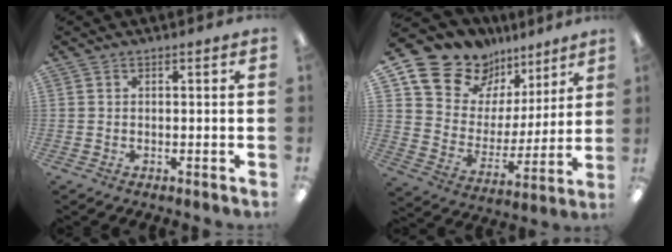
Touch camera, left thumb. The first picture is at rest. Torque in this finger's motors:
{"motor_torque": [2.00, 2.00, 1.55, -1.21, 0.07]}